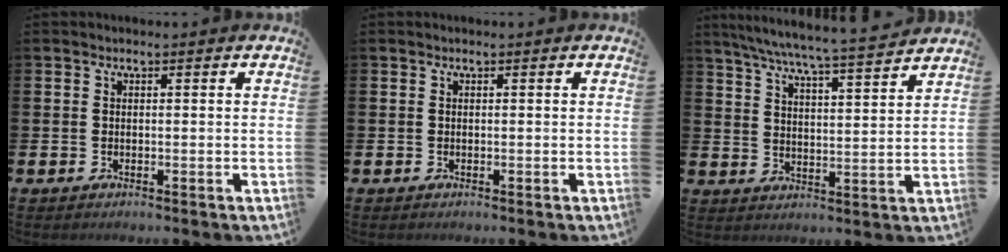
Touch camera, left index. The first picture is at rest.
{"total": 0.0}
{"total": 6.9, "force": [6.5, -0.1, 2.4], "torque": [-0.058, -0.050, 0.110]}